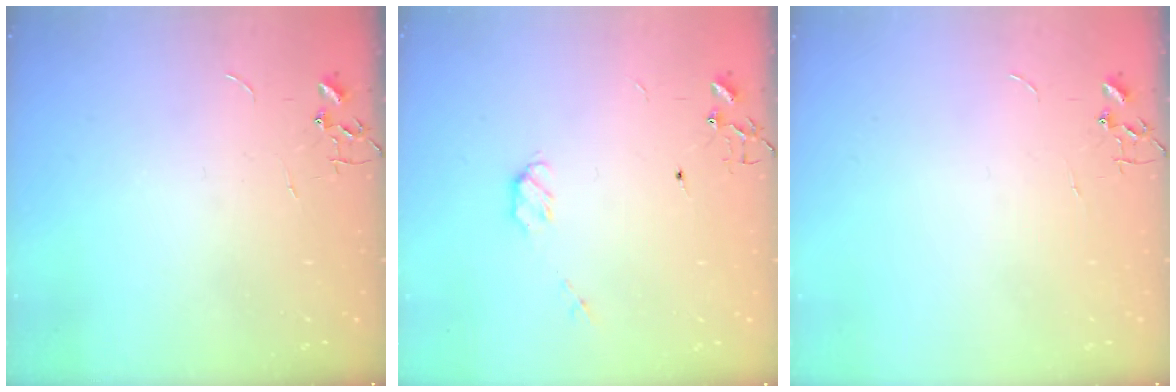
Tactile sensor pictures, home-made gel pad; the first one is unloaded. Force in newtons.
{"total": 4.1, "press": 4.0, "slide": 0.8}
{"total": 0.0}